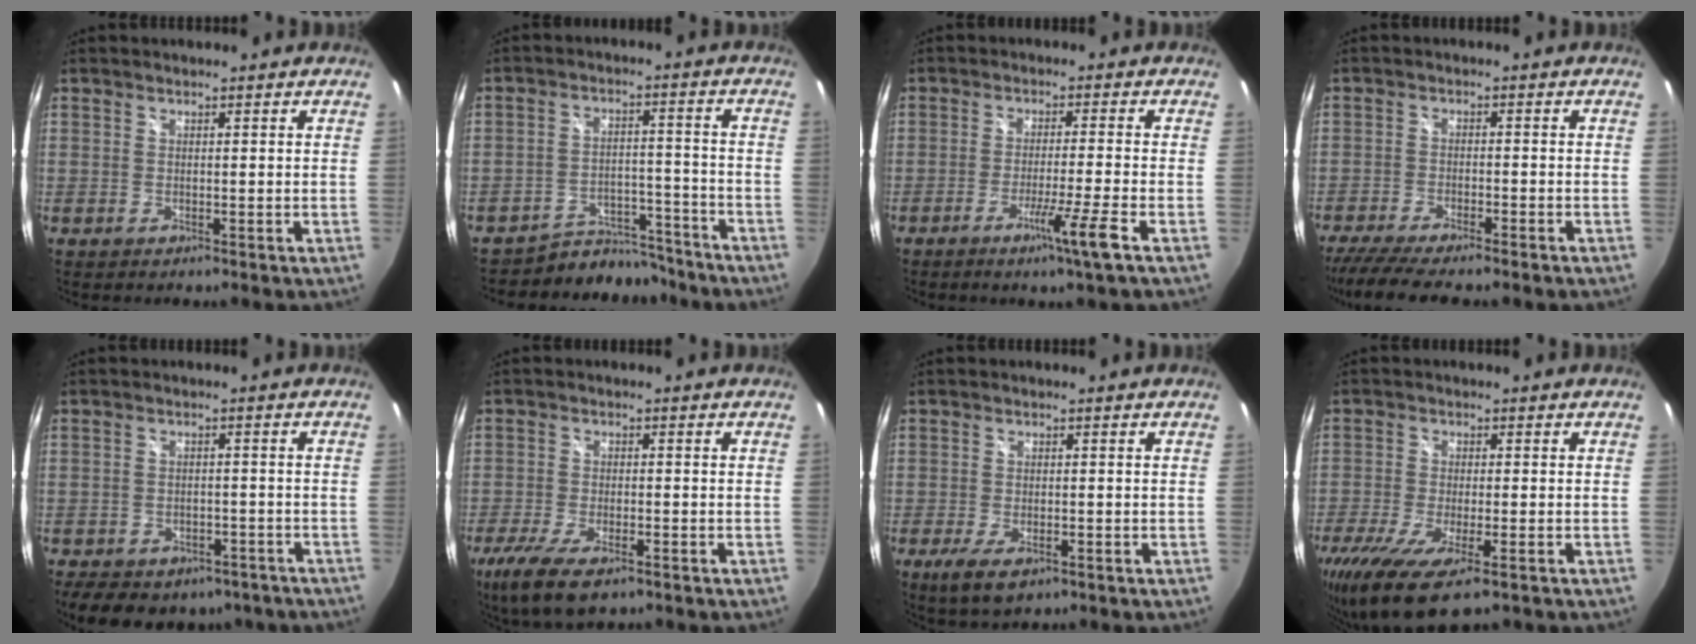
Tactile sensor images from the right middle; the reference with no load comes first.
{"total": 9.3, "force": [-8.6, 3.4, 0.5], "torque": [-0.015, 0.026, -0.123]}
{"total": 5.9, "force": [-2.9, -1.7, 4.8], "torque": [-0.091, -0.014, -0.056]}
{"total": 9.7, "force": [-8.2, 0.9, 5.0], "torque": [-0.117, -0.032, -0.136]}
{"total": 14.6, "force": [-10.2, 8.1, 6.6], "torque": [-0.144, -0.004, -0.124]}
{"total": 10.9, "force": [-6.7, 4.1, 7.5], "torque": [-0.176, -0.040, -0.121]}
{"total": 5.7, "force": [-2.9, 2.4, 4.3], "torque": [-0.094, -0.021, -0.050]}
{"total": 13.3, "force": [-8.2, 3.9, 9.7], "torque": [-0.212, -0.059, -0.140]}